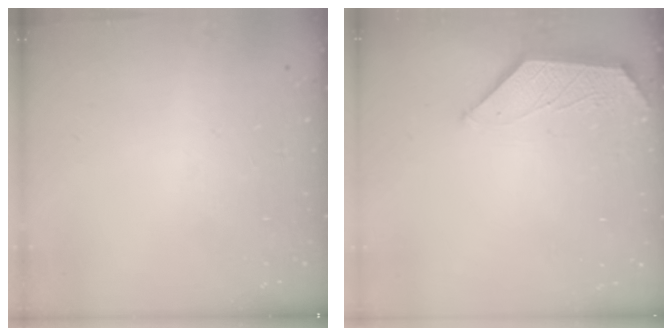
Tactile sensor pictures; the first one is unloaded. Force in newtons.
{"total": 0.8, "press": 0.8, "slide": 0.2}